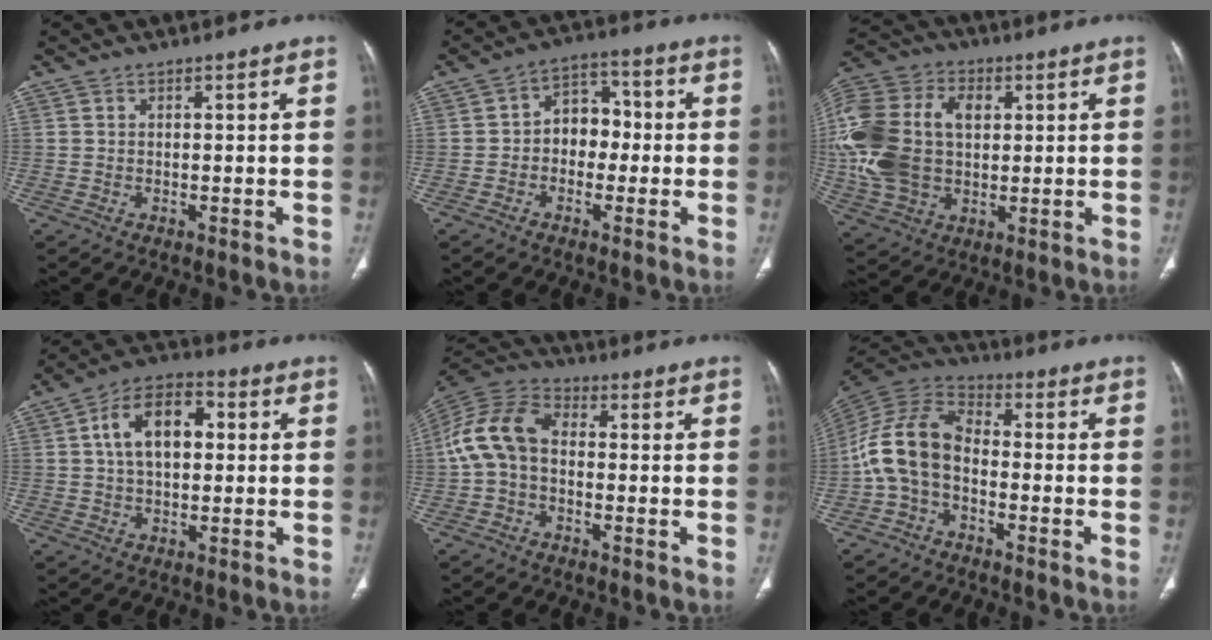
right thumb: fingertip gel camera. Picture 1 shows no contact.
{"total": 7.4, "force": [-0.9, 5.7, 4.7], "torque": [-0.030, 0.035, -0.029]}
{"total": 21.4, "force": [2.4, 14.6, 15.5], "torque": [-0.334, 0.011, 0.048]}
{"total": 11.4, "force": [1.8, 6.9, 8.9], "torque": [-0.140, 0.024, 0.022]}
{"total": 11.3, "force": [-0.4, 7.8, 8.2], "torque": [-0.161, 0.033, -0.021]}
{"total": 12.3, "force": [-2.7, 7.8, 9.1], "torque": [-0.177, 0.045, -0.065]}